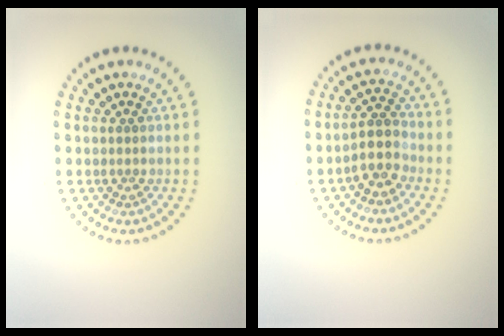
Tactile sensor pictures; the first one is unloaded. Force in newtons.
{"total": 2.9, "press": 2.6, "slide": 1.4}